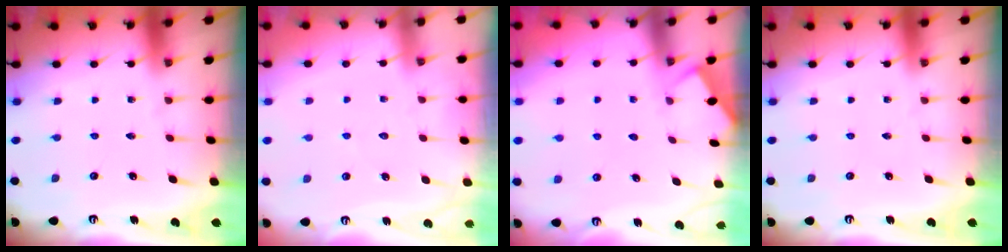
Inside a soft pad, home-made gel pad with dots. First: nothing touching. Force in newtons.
{"total": 2.5, "press": 2.5, "slide": 0.3}
{"total": 2.8, "press": 2.8, "slide": 0.3}
{"total": 0.0}